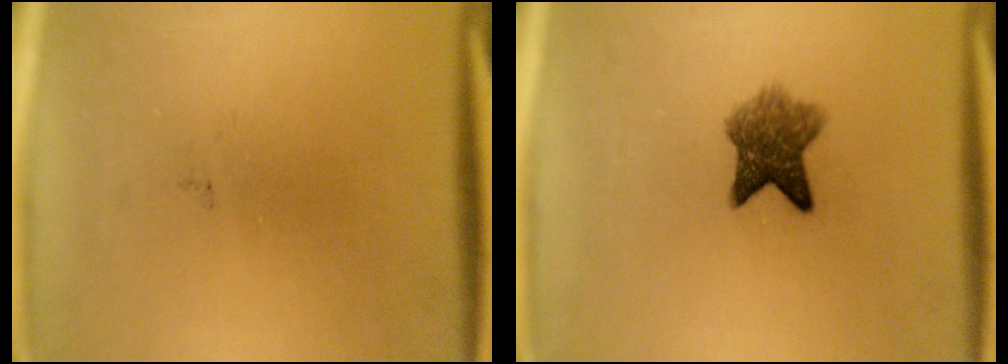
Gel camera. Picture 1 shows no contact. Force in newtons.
{"total": 5.8}